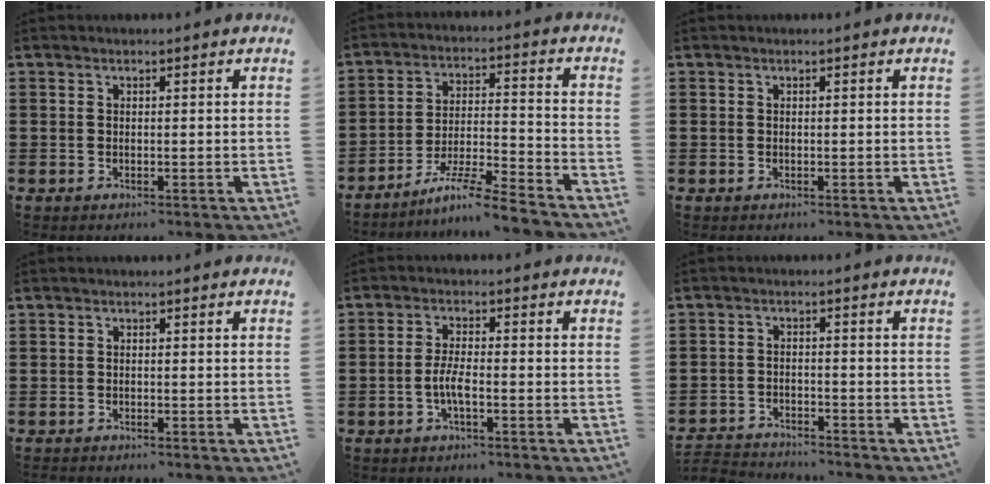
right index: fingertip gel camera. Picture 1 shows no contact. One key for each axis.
{"total": 8.3, "fx": -7.2, "fy": -0.3, "fz": 4.1, "tx": -0.075, "ty": 0.002, "tz": -0.138}
{"total": 0.0}
{"total": 0.5, "fx": -0.5, "fy": 0.0, "fz": -0.1, "tx": 0.000, "ty": 0.000, "tz": -0.012}
{"total": 3.6, "fx": -1.3, "fy": 0.7, "fz": 3.3, "tx": -0.079, "ty": -0.006, "tz": -0.030}
{"total": 2.8, "fx": -2.8, "fy": 0.2, "fz": -0.2, "tx": -0.004, "ty": -0.001, "tz": -0.062}